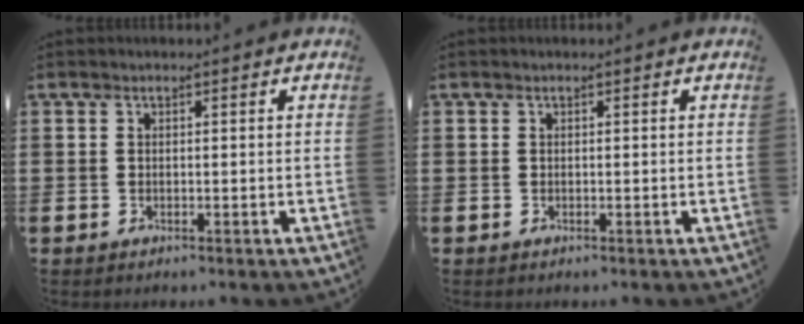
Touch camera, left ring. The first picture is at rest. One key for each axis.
{"total": 0.0}